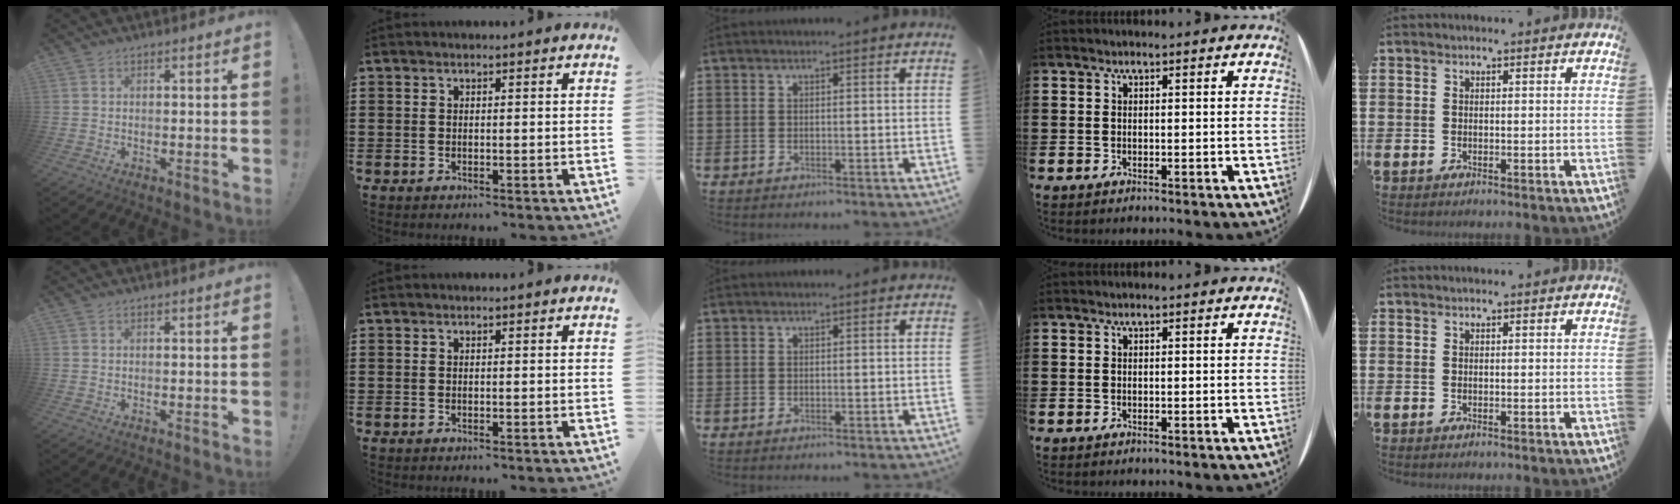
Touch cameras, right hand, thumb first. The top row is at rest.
{}